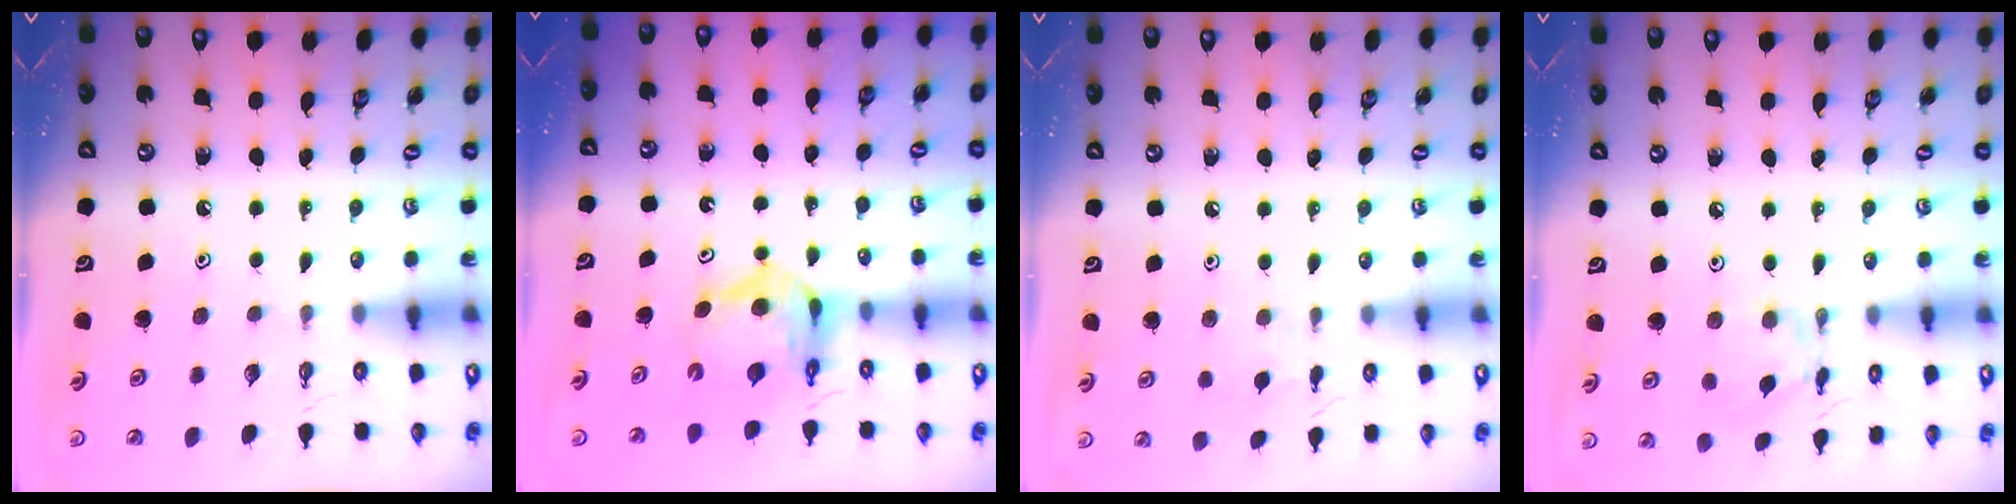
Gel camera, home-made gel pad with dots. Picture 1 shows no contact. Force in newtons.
{"total": 9.7, "press": 9.6, "slide": 1.2}
{"total": 6.2, "press": 6.1, "slide": 0.9}
{"total": 8.4, "press": 8.4, "slide": 0.5}